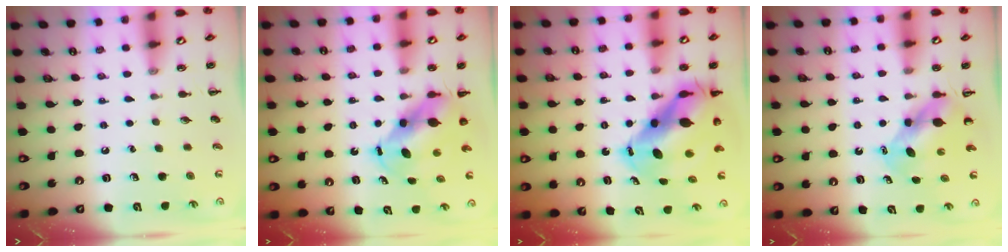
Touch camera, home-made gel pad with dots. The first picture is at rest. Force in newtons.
{"total": 6.3, "press": 6.1, "slide": 1.6}
{"total": 12.6, "press": 12.0, "slide": 3.6}
{"total": 5.5, "press": 5.4, "slide": 0.7}